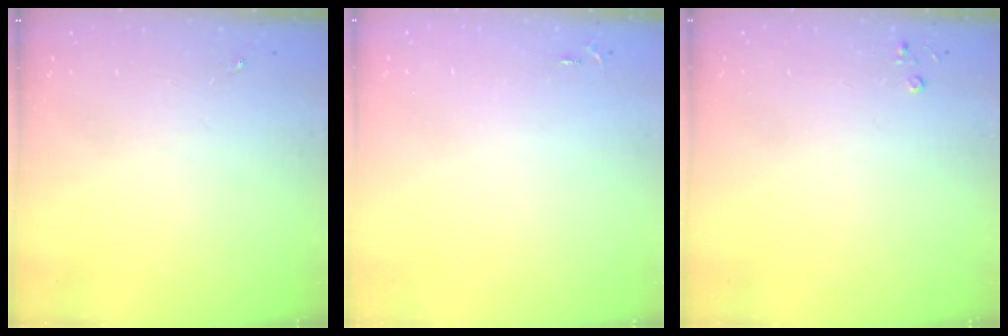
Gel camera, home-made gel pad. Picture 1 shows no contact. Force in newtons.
{"total": 2.5, "press": 2.5, "slide": 0.3}
{"total": 2.2, "press": 2.2, "slide": 0.3}